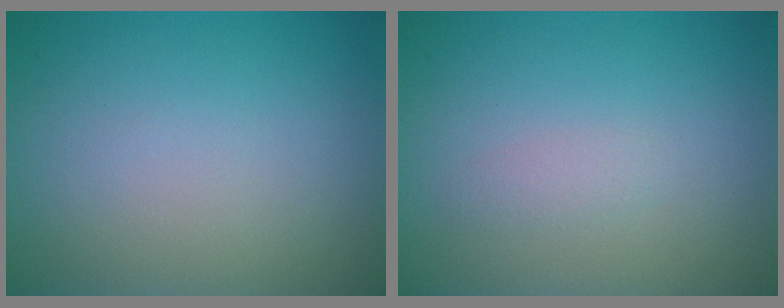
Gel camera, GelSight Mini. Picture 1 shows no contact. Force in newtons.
{"total": 0.9, "press": 0.9, "slide": 0.1}